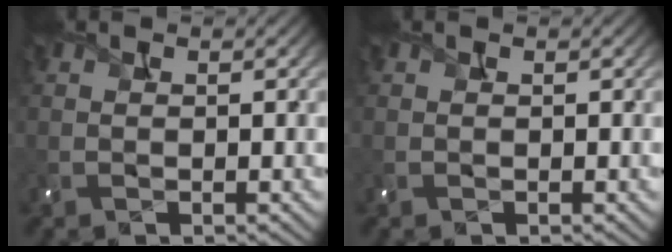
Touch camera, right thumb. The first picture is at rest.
{"total": 0.0}